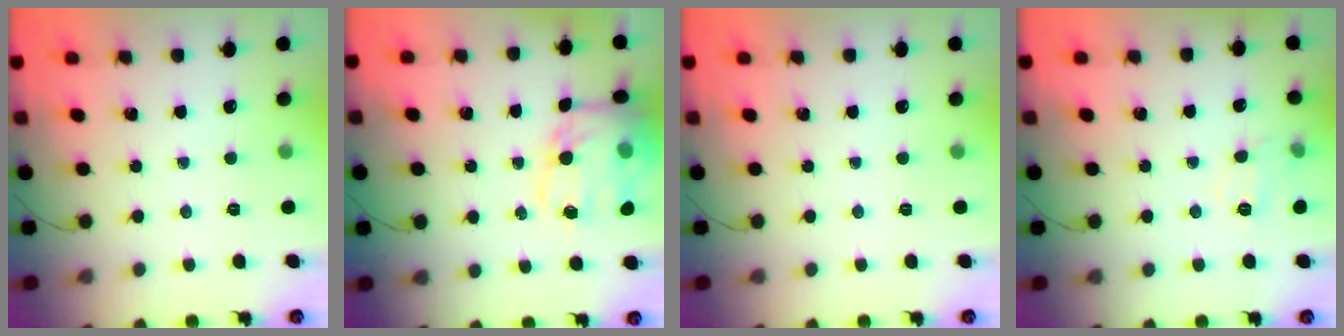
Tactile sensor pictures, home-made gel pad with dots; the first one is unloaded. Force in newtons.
{"total": 15.5, "press": 15.2, "slide": 3.1}
{"total": 0.0}
{"total": 8.6, "press": 8.5, "slide": 1.1}